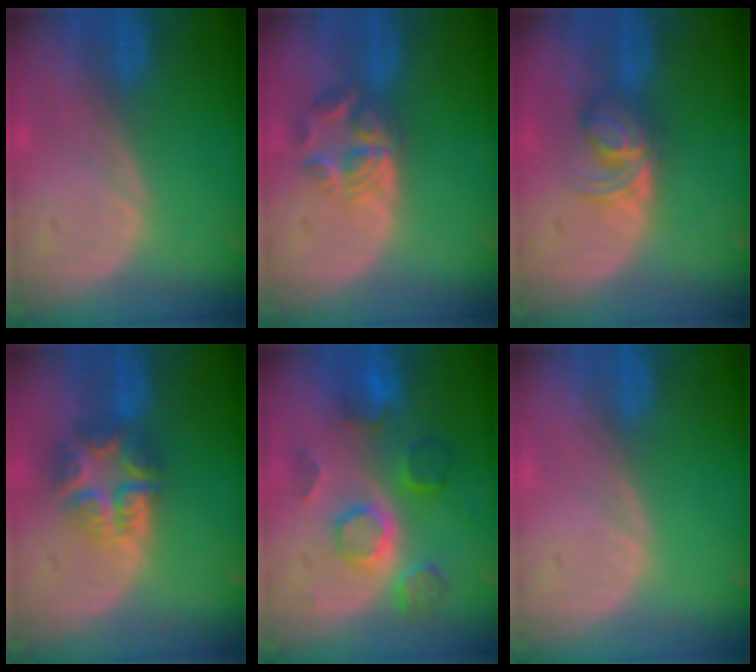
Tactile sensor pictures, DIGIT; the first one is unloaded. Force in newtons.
{"total": 5.8, "press": 4.7, "slide": 3.4}
{"total": 5.9, "press": 5.0, "slide": 3.1}
{"total": 7.7, "press": 6.7, "slide": 3.7}
{"total": 8.6, "press": 7.7, "slide": 3.7}
{"total": 0.0}